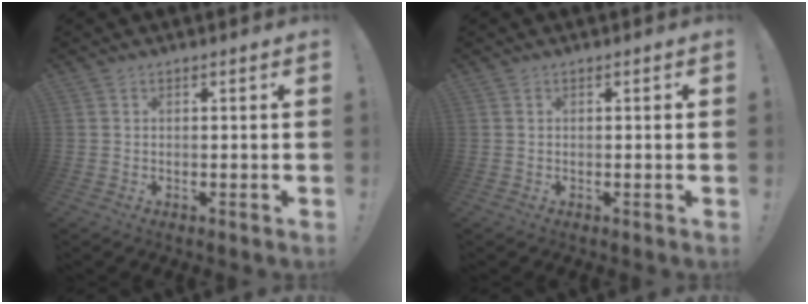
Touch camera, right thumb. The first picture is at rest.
{"total": 0.0}